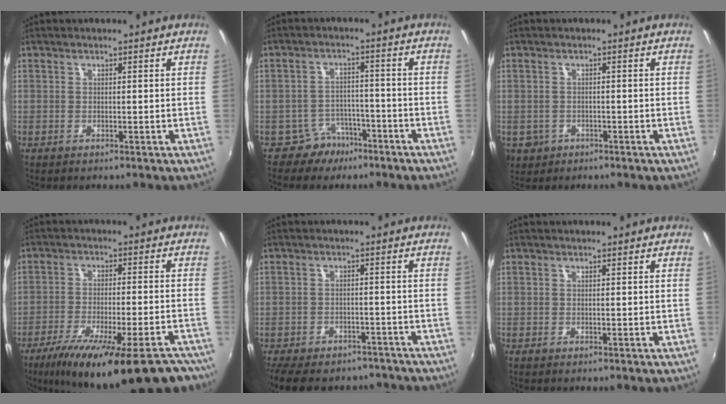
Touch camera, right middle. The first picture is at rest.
{"total": 5.5, "force": [-4.0, 3.7, 0.6], "torque": [-0.016, 0.019, -0.059]}
{"total": 5.9, "force": [-2.0, 5.1, 2.2], "torque": [-0.060, -0.008, -0.023]}
{"total": 23.5, "force": [-17.3, 6.1, 14.8], "torque": [-0.246, -0.055, -0.249]}
{"total": 14.6, "force": [-11.7, 6.7, 5.4], "torque": [-0.132, 0.010, -0.159]}
{"total": 0.0}